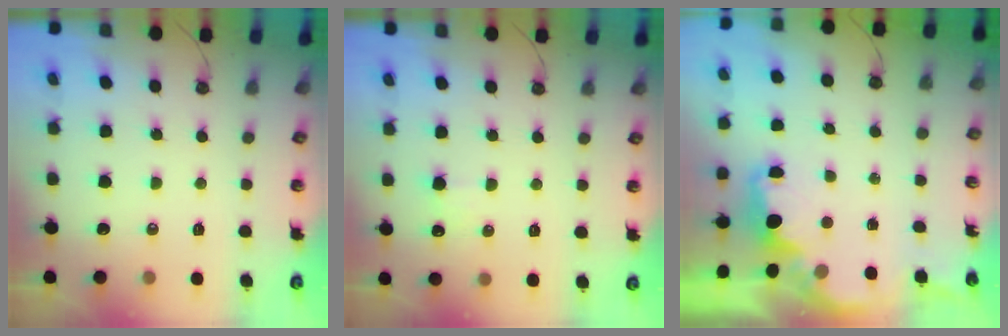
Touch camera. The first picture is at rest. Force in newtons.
{"total": 5.7, "press": 5.6, "slide": 1.2}
{"total": 1.6, "press": 1.5, "slide": 0.6}